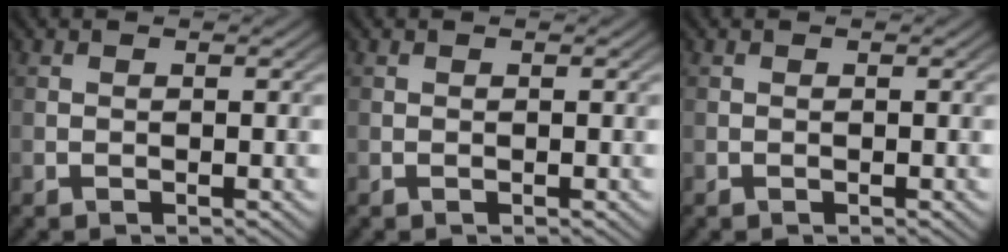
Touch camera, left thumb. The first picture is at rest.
{"total": 0.0}
{"total": 0.0}